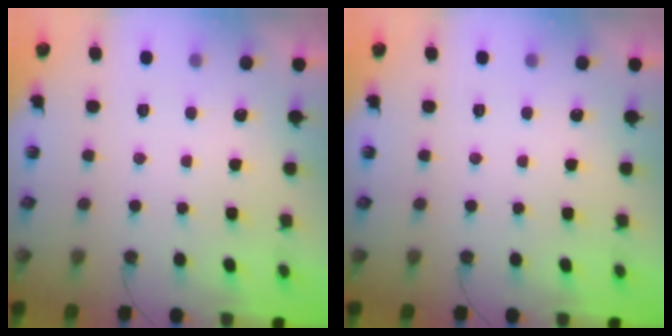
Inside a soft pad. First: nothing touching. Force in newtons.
{"total": 0.0}